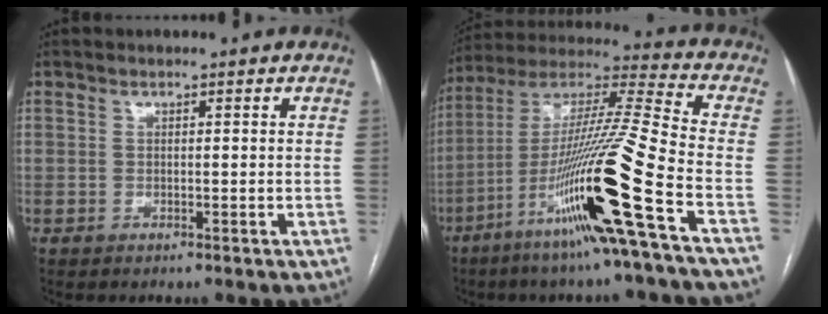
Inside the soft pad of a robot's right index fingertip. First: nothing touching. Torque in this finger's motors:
{"motor_torque": [2.14, 0.00, 1.05, 0.21]}